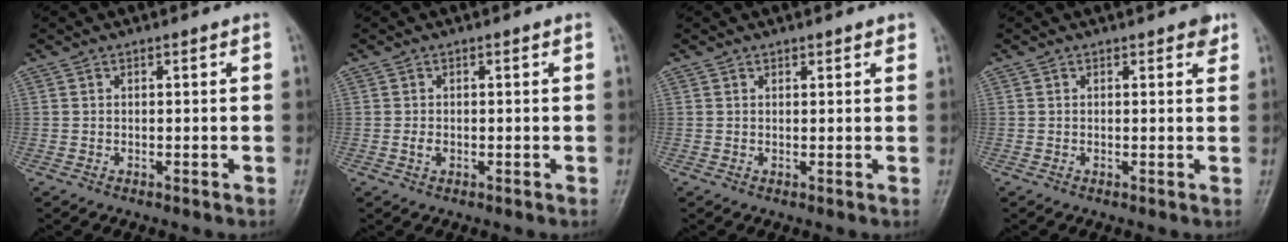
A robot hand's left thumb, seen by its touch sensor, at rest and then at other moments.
{"total": 1.5, "force": [-0.1, 1.0, 1.1], "torque": [-0.018, -0.001, -0.002]}
{"total": 1.7, "force": [1.3, 0.7, 0.9], "torque": [-0.003, -0.005, 0.013]}
{"total": 2.0, "force": [1.3, 0.9, 1.2], "torque": [-0.003, -0.005, 0.012]}